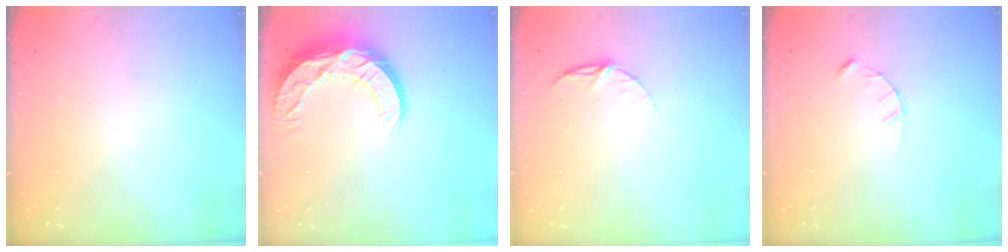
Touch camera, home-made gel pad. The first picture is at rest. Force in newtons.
{"total": 12.6, "press": 12.6, "slide": 0.7}
{"total": 5.6, "press": 5.6, "slide": 0.5}
{"total": 2.4, "press": 2.4, "slide": 0.3}